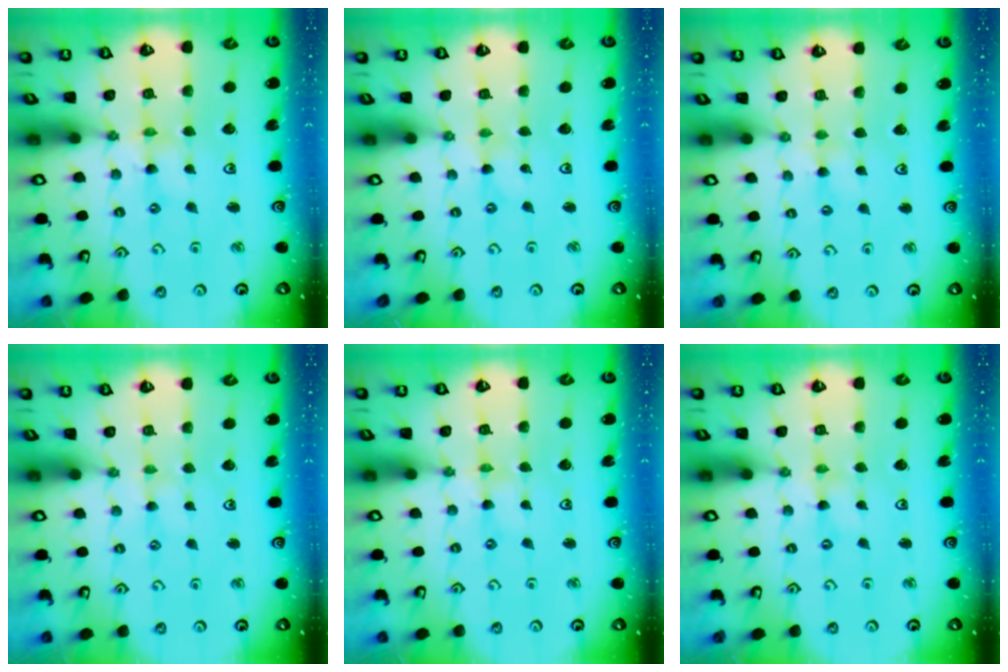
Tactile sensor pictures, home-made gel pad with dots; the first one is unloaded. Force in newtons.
{"total": 0.0}
{"total": 1.9, "press": 1.8, "slide": 0.4}
{"total": 1.2, "press": 1.2, "slide": 0.4}
{"total": 0.0}
{"total": 0.0}